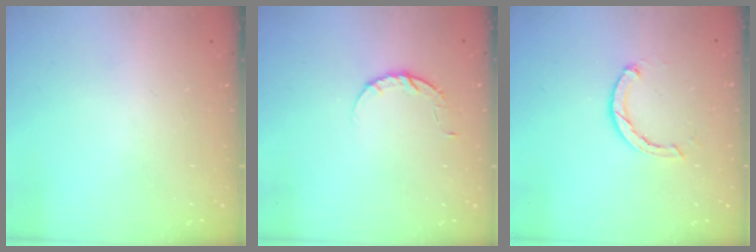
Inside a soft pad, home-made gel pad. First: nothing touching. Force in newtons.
{"total": 4.5, "press": 4.5, "slide": 0.5}
{"total": 2.3, "press": 2.3, "slide": 0.3}